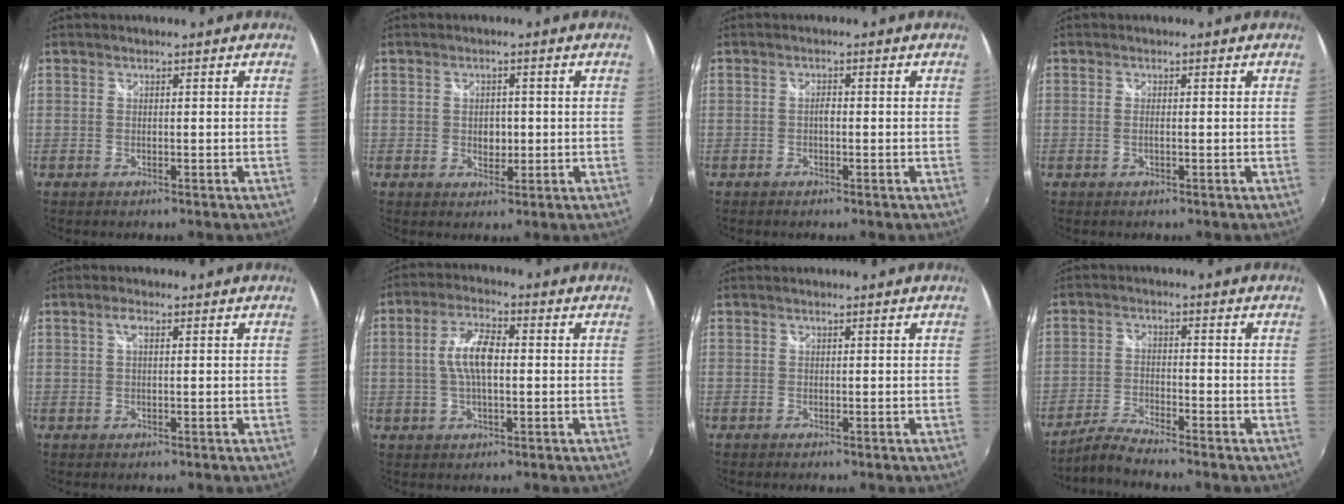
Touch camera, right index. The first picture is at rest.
{"total": 3.2, "force": [-0.2, 2.3, 2.1], "torque": [-0.031, 0.001, -0.004]}
{"total": 1.1, "force": [-0.3, 0.5, 0.9], "torque": [-0.017, 0.004, -0.007]}
{"total": 1.1, "force": [-0.2, 0.1, 1.1], "torque": [-0.021, 0.001, -0.004]}
{"total": 1.8, "force": [0.6, 0.6, 1.6], "torque": [-0.030, 0.005, 0.006]}
{"total": 7.5, "force": [0.2, 3.0, 6.9], "torque": [-0.135, 0.011, 0.003]}
{"total": 0.0}
{"total": 4.5, "force": [-4.3, -0.2, 1.4], "torque": [-0.042, -0.004, -0.091]}